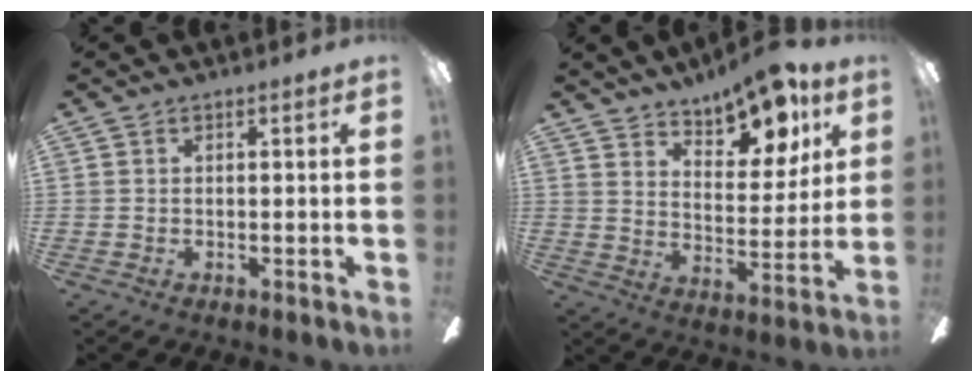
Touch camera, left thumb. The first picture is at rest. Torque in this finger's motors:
{"motor_torque": [0.28, 0.33, 0.18, 0.31, 0.07]}